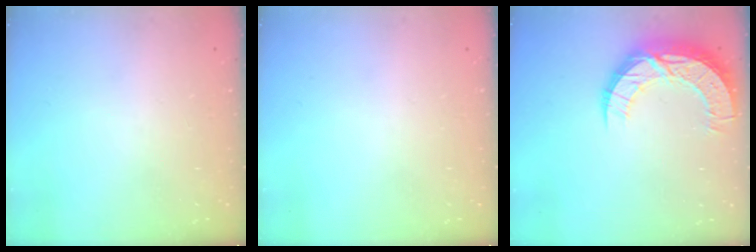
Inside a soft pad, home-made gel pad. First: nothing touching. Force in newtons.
{"total": 0.0}
{"total": 13.7, "press": 13.7, "slide": 1.0}